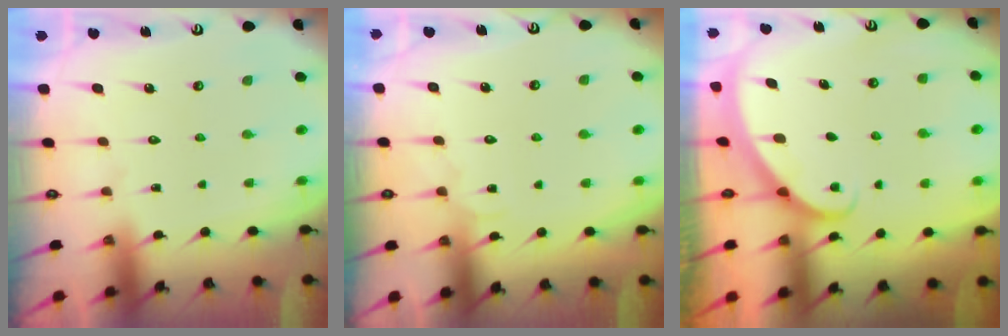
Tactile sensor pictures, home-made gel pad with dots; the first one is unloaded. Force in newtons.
{"total": 3.9, "press": 3.9, "slide": 0.4}
{"total": 1.9, "press": 1.9, "slide": 0.1}